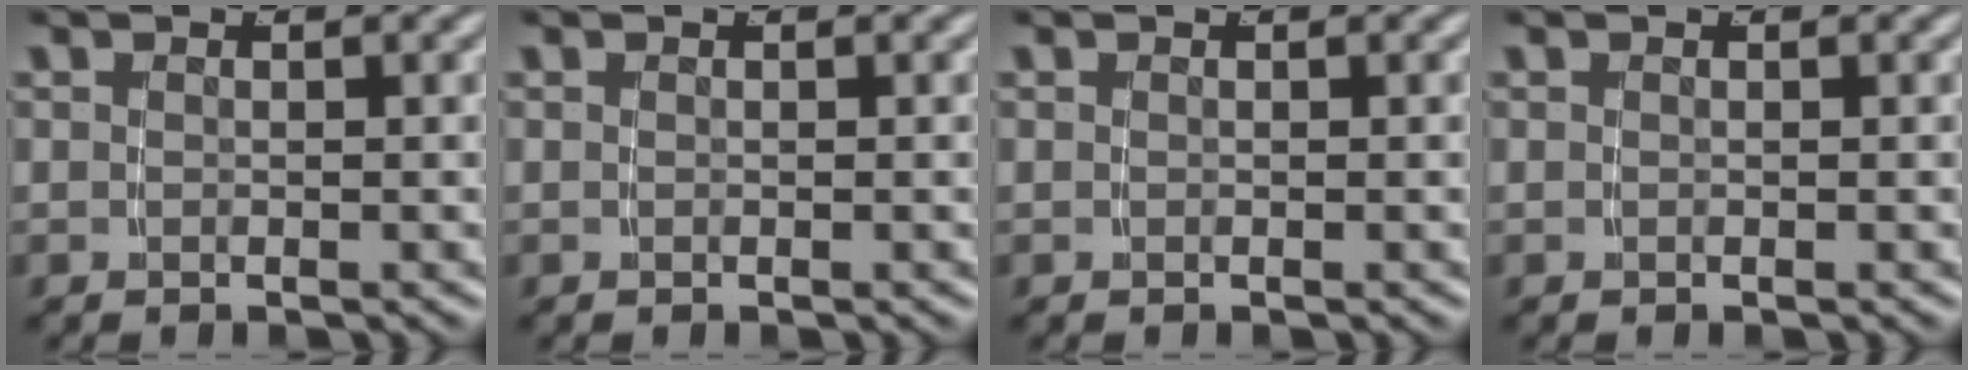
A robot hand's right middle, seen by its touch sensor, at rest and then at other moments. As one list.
[{"total": 0.0}, {"total": 0.0}, {"total": 0.0}]